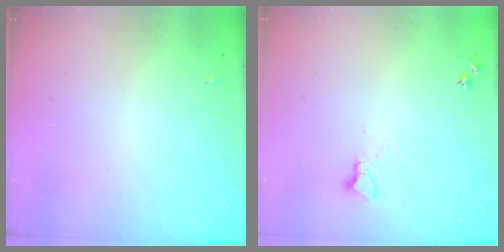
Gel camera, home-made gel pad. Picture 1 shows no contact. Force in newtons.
{"total": 4.9, "press": 4.9, "slide": 0.5}